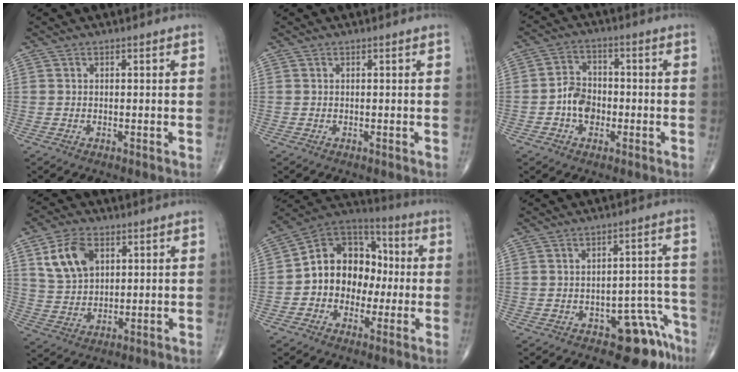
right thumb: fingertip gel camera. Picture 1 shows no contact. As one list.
[{"total": 0.0}, {"total": 6.3, "force": [-1.6, 4.9, 3.7], "torque": [-0.042, 0.022, -0.038]}, {"total": 9.6, "force": [3.8, 6.2, 6.2], "torque": [-0.103, -0.010, 0.078]}, {"total": 14.8, "force": [-0.9, 11.7, 9.0], "torque": [-0.100, 0.045, -0.028]}, {"total": 9.2, "force": [-5.7, 4.5, 5.6], "torque": [-0.028, 0.051, -0.069]}]